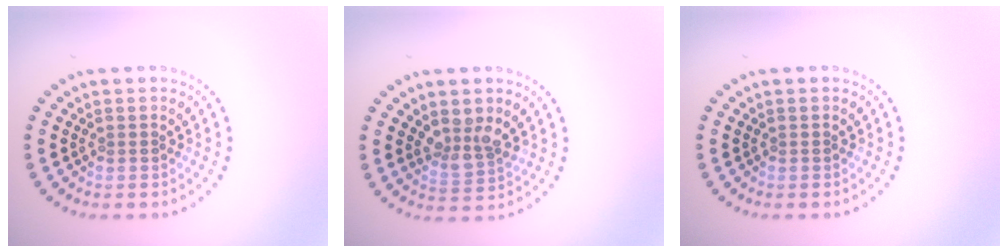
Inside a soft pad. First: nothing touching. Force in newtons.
{"total": 2.8, "press": 2.2, "slide": 1.6}
{"total": 0.0}